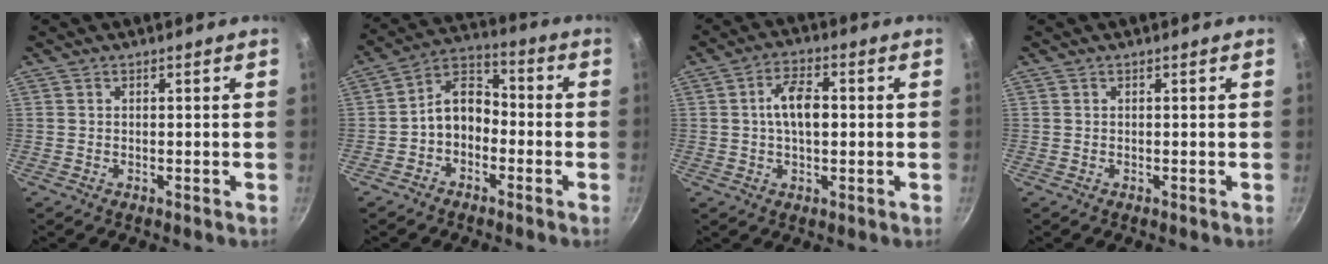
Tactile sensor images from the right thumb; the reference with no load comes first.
{"total": 8.2, "force": [-2.1, 6.1, 5.2], "torque": [-0.056, 0.046, -0.053]}
{"total": 7.3, "force": [0.5, 3.9, 6.2], "torque": [-0.094, 0.018, 0.004]}
{"total": 0.0}